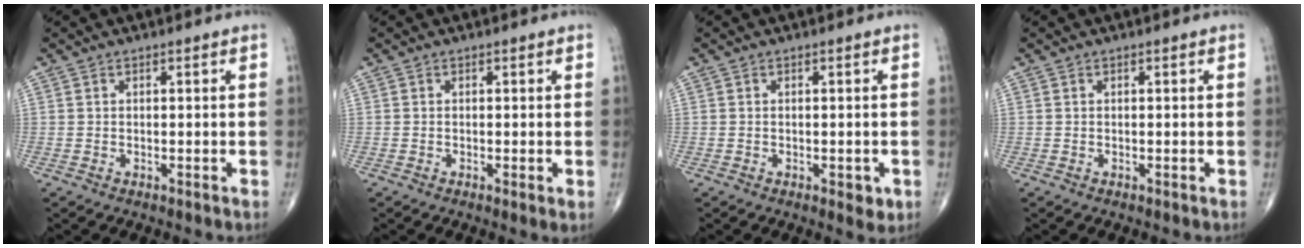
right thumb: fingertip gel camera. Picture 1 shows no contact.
{"total": 1.2, "force": [-0.2, 0.1, 1.2], "torque": [-0.027, -0.006, -0.007]}
{"total": 2.4, "force": [-0.8, 1.1, 2.0], "torque": [-0.018, -0.002, -0.008]}
{"total": 0.0}